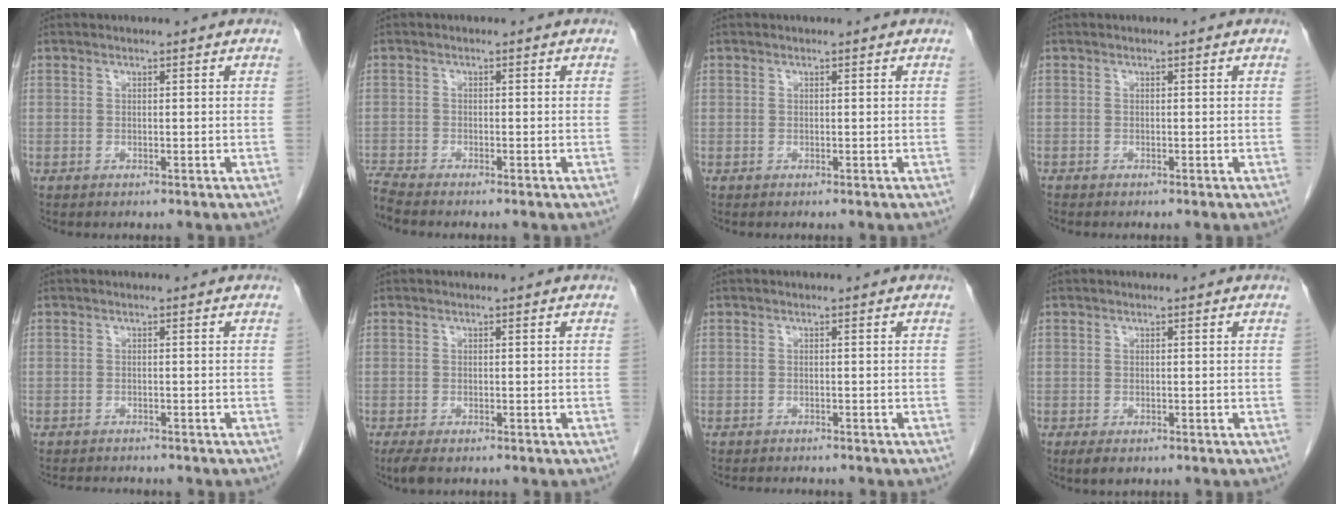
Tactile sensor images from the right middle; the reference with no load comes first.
{"total": 2.5, "force": [-2.4, -0.7, 0.4], "torque": [-0.018, -0.014, -0.051]}
{"total": 0.0}
{"total": 0.0}
{"total": 4.5, "force": [-4.3, 1.0, 1.2], "torque": [-0.015, -0.008, -0.062]}
{"total": 2.9, "force": [-2.1, 0.9, 1.8], "torque": [-0.036, -0.009, -0.031]}
{"total": 3.5, "force": [-3.3, 0.8, 1.1], "torque": [-0.014, -0.006, -0.044]}
{"total": 2.1, "force": [-1.3, 0.9, 1.3], "torque": [-0.023, -0.003, -0.016]}